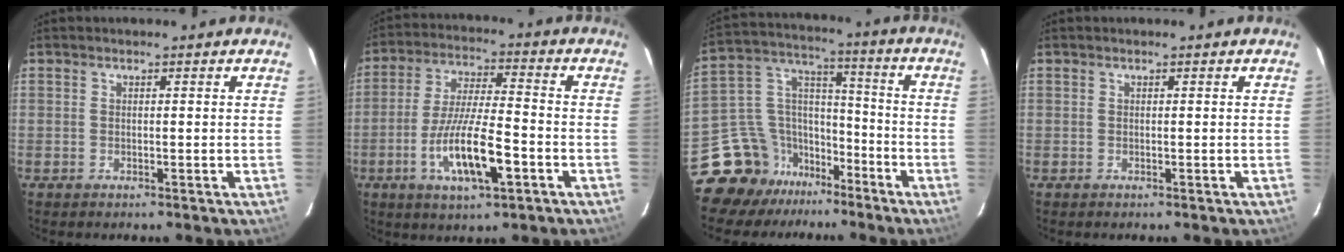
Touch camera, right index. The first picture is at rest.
{"total": 13.1, "force": [-5.1, 2.9, 11.7], "torque": [-0.232, -0.012, -0.090]}
{"total": 13.9, "force": [-10.4, 8.8, 2.5], "torque": [-0.077, 0.074, -0.176]}
{"total": 0.0}